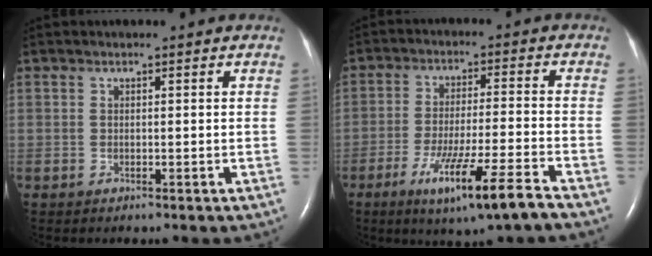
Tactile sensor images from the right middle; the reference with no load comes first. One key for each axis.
{"total": 11.2, "fx": -6.9, "fy": -0.4, "fz": 8.8, "tx": -0.157, "ty": -0.030, "tz": -0.116}